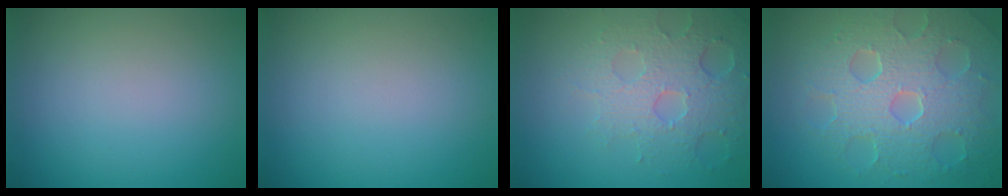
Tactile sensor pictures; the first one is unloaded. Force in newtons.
{"total": 0.0}
{"total": 4.2, "press": 4.1, "slide": 0.9}
{"total": 8.6, "press": 6.0, "slide": 6.1}